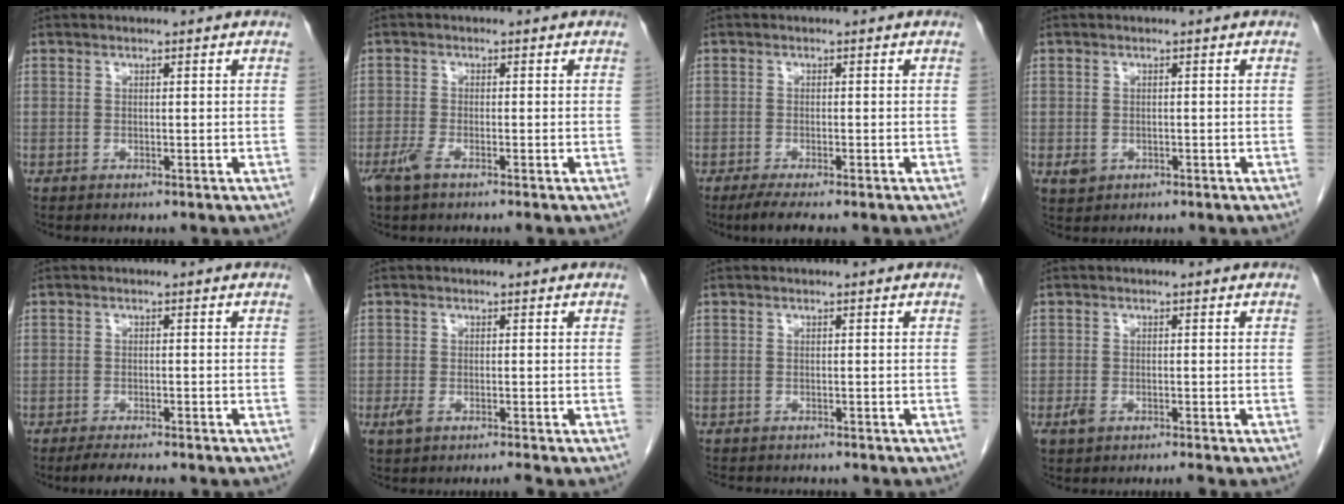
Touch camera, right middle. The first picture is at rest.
{"total": 2.5, "force": [-1.6, 0.2, 1.8], "torque": [-0.048, -0.006, -0.038]}
{"total": 3.9, "force": [-3.0, 0.2, 2.6], "torque": [-0.044, -0.010, -0.047]}
{"total": 1.6, "force": [-0.4, 1.4, 0.7], "torque": [-0.015, 0.001, 0.001]}
{"total": 4.8, "force": [-4.1, 0.4, 2.5], "torque": [-0.041, -0.011, -0.059]}
{"total": 2.1, "force": [-1.3, 0.3, 1.6], "torque": [-0.040, -0.006, -0.026]}
{"total": 6.3, "force": [-5.7, 1.5, 2.1], "torque": [-0.031, -0.005, -0.078]}
{"total": 1.9, "force": [-1.2, 0.5, 1.4], "torque": [-0.033, -0.004, -0.022]}